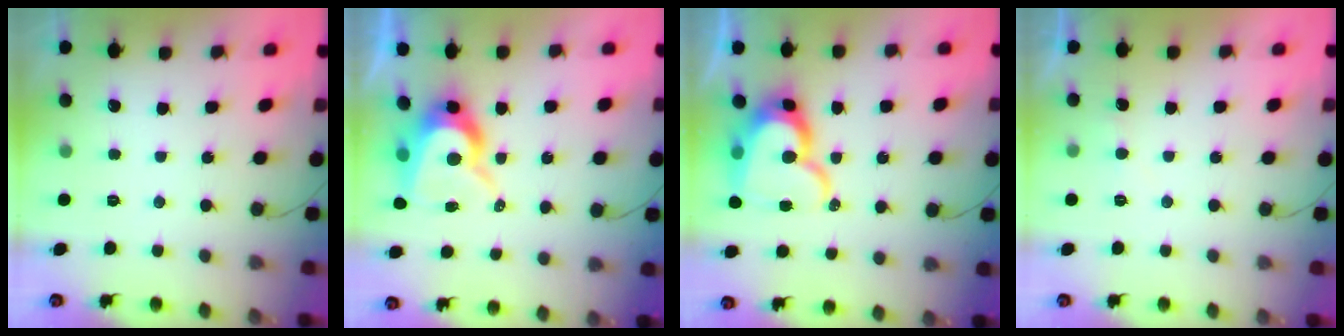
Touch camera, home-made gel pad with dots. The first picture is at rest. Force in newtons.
{"total": 11.7, "press": 11.6, "slide": 1.2}
{"total": 17.4, "press": 17.3, "slide": 1.6}
{"total": 5.1, "press": 5.1, "slide": 0.4}